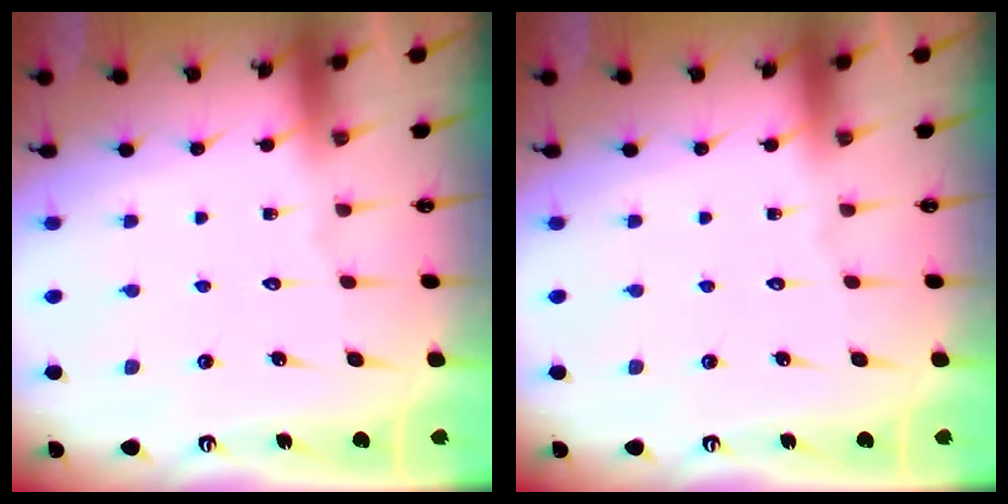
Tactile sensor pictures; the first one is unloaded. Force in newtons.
{"total": 0.0}